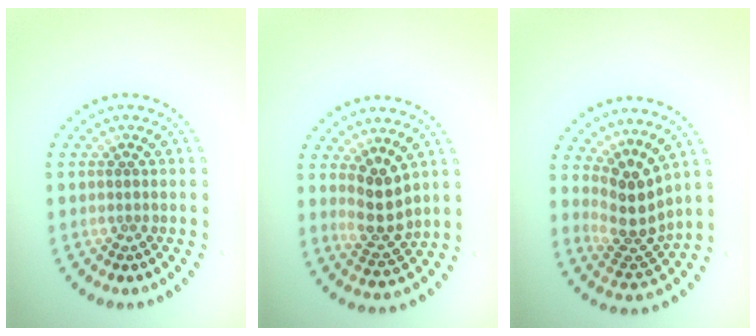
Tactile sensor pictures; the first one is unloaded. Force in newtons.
{"total": 3.1, "press": 2.8, "slide": 1.3}
{"total": 3.8, "press": 2.8, "slide": 2.6}